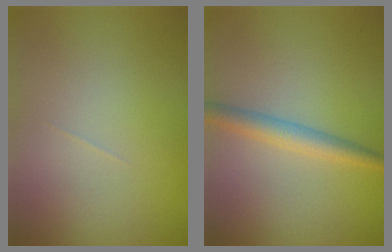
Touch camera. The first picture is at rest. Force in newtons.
{"total": 2.6, "press": 2.6, "slide": 0.1}